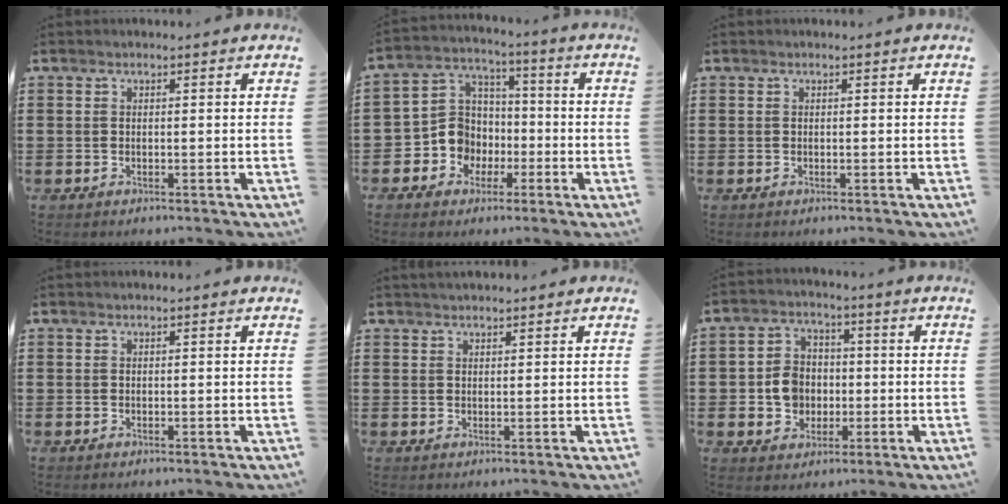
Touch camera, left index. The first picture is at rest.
{"total": 8.6, "force": [-2.4, 7.8, 2.7], "torque": [-0.111, 0.006, -0.053]}
{"total": 0.0}
{"total": 0.0}
{"total": 1.3, "force": [1.2, 0.2, 0.3], "torque": [-0.006, 0.001, 0.023]}
{"total": 6.1, "force": [-0.7, 5.4, 2.6], "torque": [-0.070, 0.014, -0.014]}